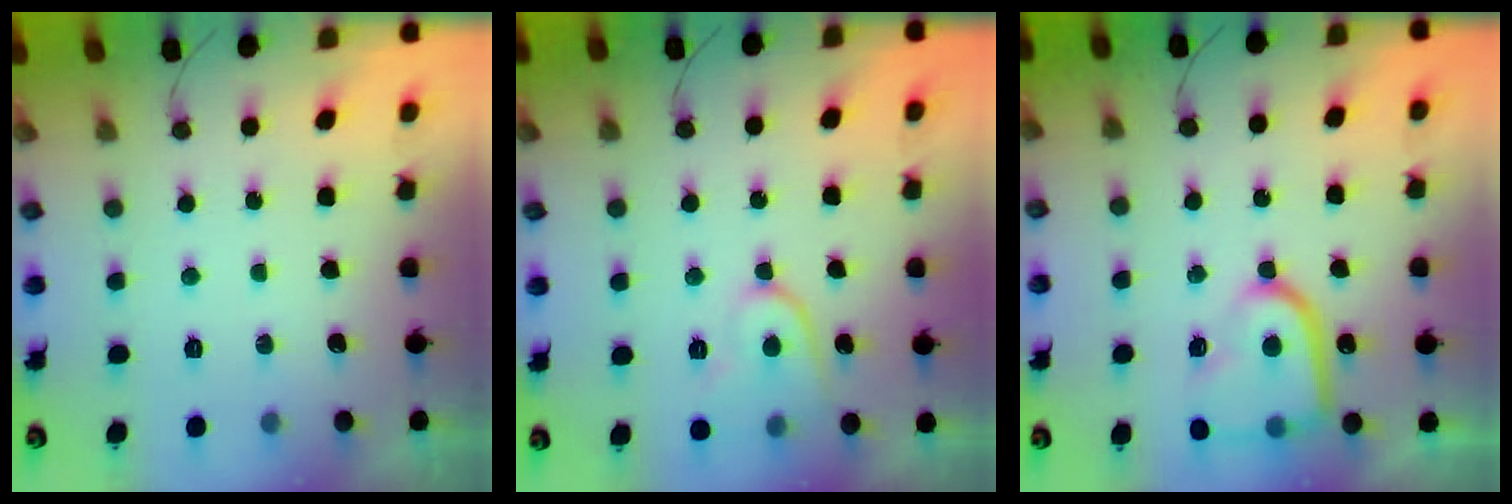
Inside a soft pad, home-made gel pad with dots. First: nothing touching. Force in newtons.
{"total": 8.9, "press": 8.9, "slide": 0.8}
{"total": 16.2, "press": 16.1, "slide": 1.5}